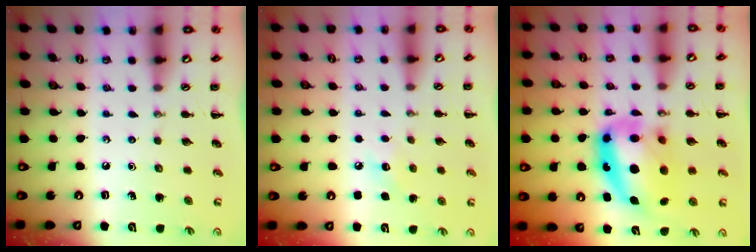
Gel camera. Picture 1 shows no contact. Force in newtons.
{"total": 6.7, "press": 6.5, "slide": 1.7}
{"total": 17.0, "press": 16.5, "slide": 4.3}